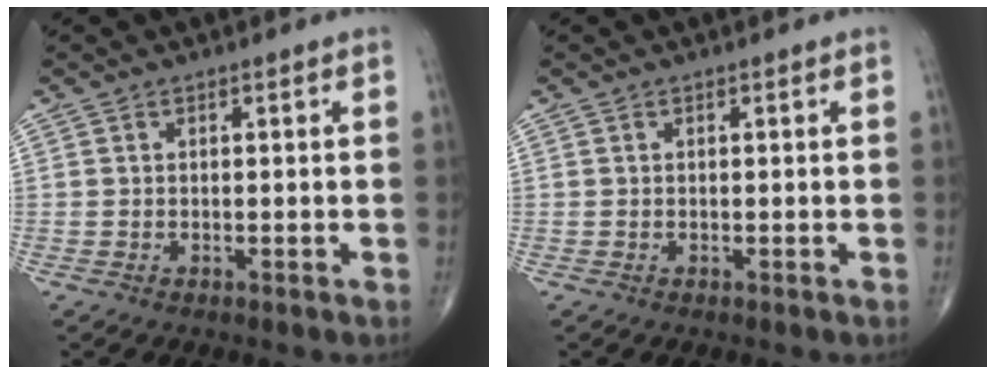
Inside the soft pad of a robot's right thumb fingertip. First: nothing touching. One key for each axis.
{"total": 0.0}